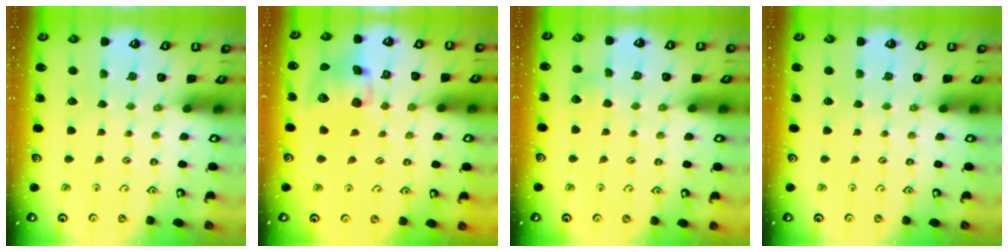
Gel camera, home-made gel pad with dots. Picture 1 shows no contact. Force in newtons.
{"total": 12.5, "press": 12.4, "slide": 1.7}
{"total": 3.1, "press": 3.0, "slide": 0.3}
{"total": 0.0}